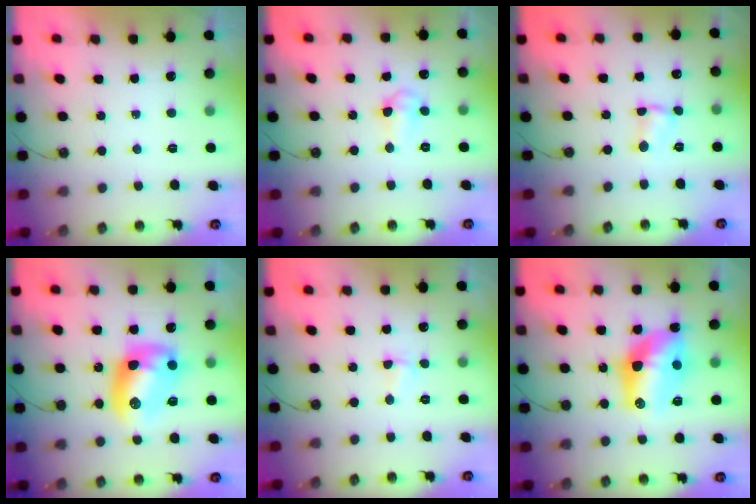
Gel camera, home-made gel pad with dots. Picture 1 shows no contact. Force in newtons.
{"total": 5.3, "press": 5.1, "slide": 1.5}
{"total": 1.7, "press": 1.6, "slide": 0.2}
{"total": 12.6, "press": 12.6, "slide": 0.9}
{"total": 3.2, "press": 3.1, "slide": 0.7}
{"total": 13.5, "press": 13.5, "slide": 1.0}